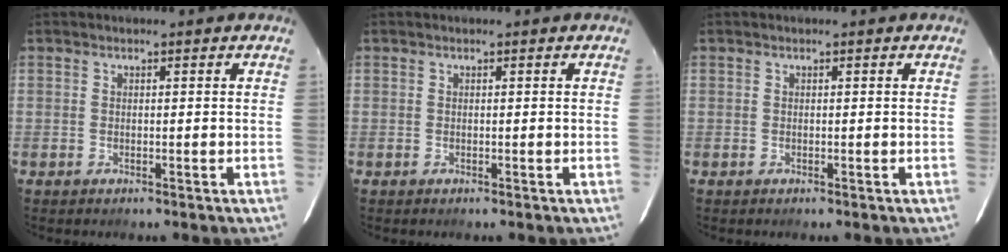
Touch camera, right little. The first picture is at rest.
{"total": 0.0}
{"total": 0.0}